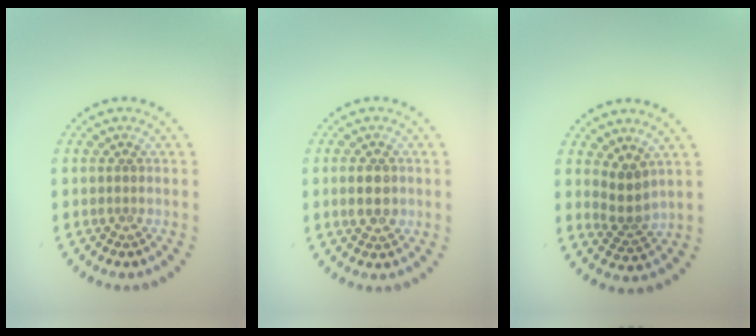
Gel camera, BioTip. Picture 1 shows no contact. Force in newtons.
{"total": 2.7, "press": 2.7, "slide": 0.1}
{"total": 2.5, "press": 1.9, "slide": 1.6}